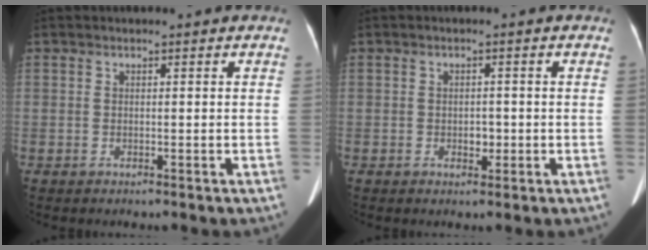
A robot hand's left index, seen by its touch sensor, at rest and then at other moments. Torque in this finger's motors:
{"motor_torque": [-0.01, 0.01, 0.00, 0.00]}